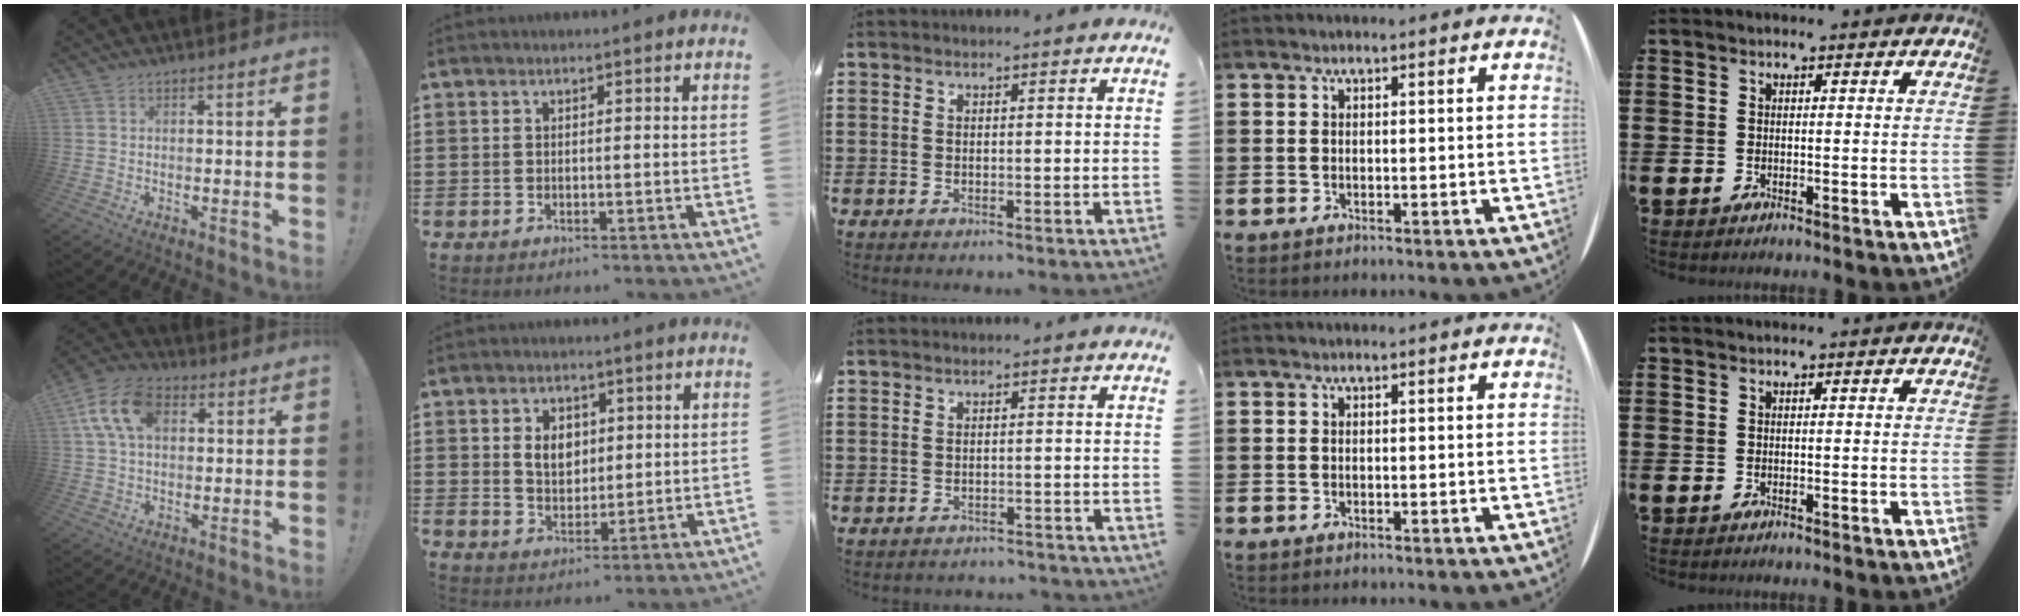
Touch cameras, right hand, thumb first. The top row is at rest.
{"thumb": {"total": 13.4, "force": [3.8, 8.7, 9.4], "torque": [-0.172, 0.010, 0.074]}, "index": {"total": 4.6, "force": [1.2, 3.5, 2.8], "torque": [-0.058, 0.009, 0.017]}, "middle": {"total": 1.6, "force": [-1.5, 0.2, -0.1], "torque": [-0.004, 0.002, -0.035]}}